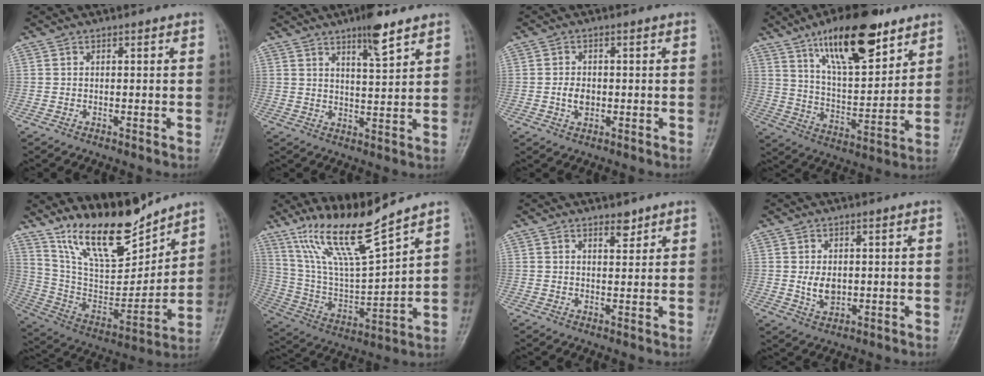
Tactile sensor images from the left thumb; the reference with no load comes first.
{"total": 7.0, "force": [4.9, 1.5, 4.8], "torque": [-0.067, -0.032, 0.076]}
{"total": 3.2, "force": [-0.4, 2.3, 2.2], "torque": [-0.035, 0.004, -0.008]}
{"total": 19.2, "force": [11.7, 7.0, 13.5], "torque": [-0.183, -0.058, 0.203]}
{"total": 18.4, "force": [14.8, 5.9, 9.2], "torque": [-0.115, -0.095, 0.279]}
{"total": 14.7, "force": [11.7, 1.0, 8.9], "torque": [-0.160, -0.069, 0.236]}
{"total": 2.5, "force": [1.9, 1.0, 1.2], "torque": [-0.010, -0.013, 0.031]}
{"total": 4.2, "force": [0.3, 2.8, 3.2], "torque": [-0.046, -0.009, 0.012]}